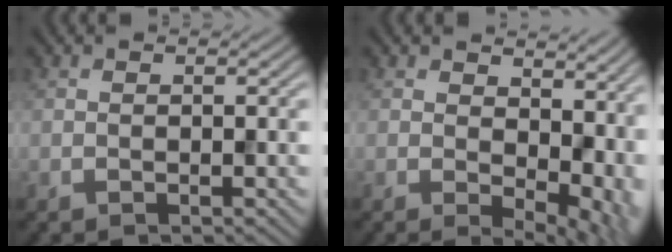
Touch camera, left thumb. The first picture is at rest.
{"total": 11.6, "force": [2.1, 7.1, 8.9], "torque": [-0.106, -0.026, 0.071]}